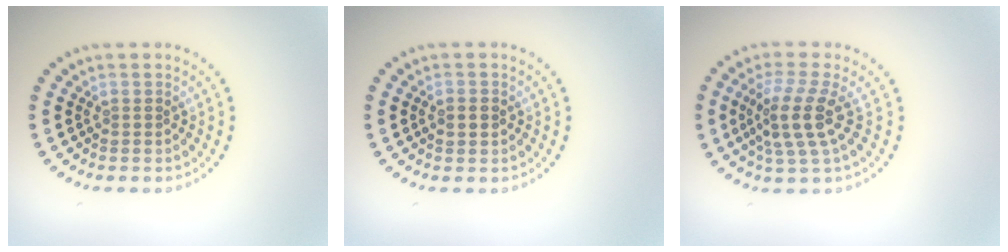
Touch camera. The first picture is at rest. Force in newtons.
{"total": 1.8, "press": 1.8, "slide": 0.1}
{"total": 3.9, "press": 3.2, "slide": 2.2}